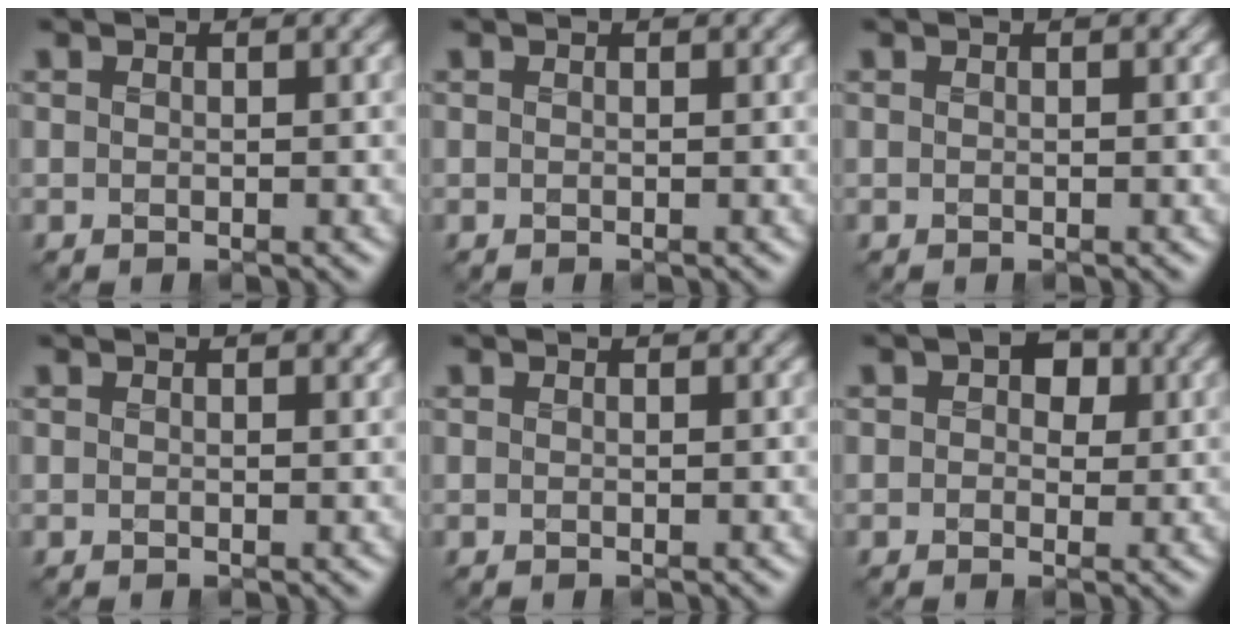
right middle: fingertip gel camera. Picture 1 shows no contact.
{"total": 0.0}
{"total": 0.0}
{"total": 1.0, "force": [0.6, 0.5, 0.6], "torque": [-0.008, 0.001, 0.010]}
{"total": 0.0}
{"total": 3.4, "force": [0.9, 2.4, 2.3], "torque": [-0.029, 0.012, -0.008]}